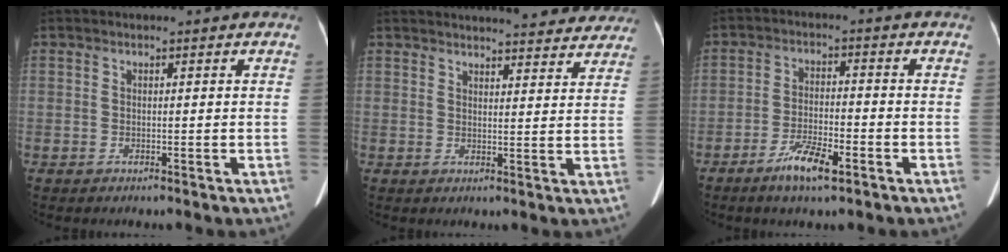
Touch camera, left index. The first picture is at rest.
{"total": 18.9, "force": [17.6, 4.1, 5.5], "torque": [-0.059, -0.009, 0.197]}
{"total": 6.0, "force": [-3.8, 1.2, 4.4], "torque": [-0.090, -0.008, -0.068]}